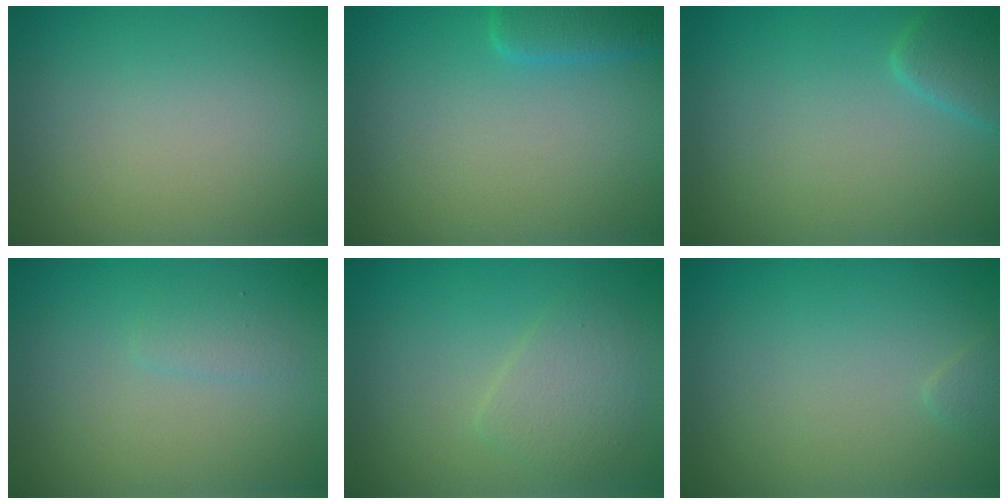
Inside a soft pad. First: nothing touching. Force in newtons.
{"total": 2.9, "press": 2.9, "slide": 0.2}
{"total": 2.3, "press": 2.3, "slide": 0.2}
{"total": 0.9, "press": 0.9, "slide": 0.0}
{"total": 2.4, "press": 2.4, "slide": 0.1}
{"total": 0.7, "press": 0.7, "slide": 0.0}